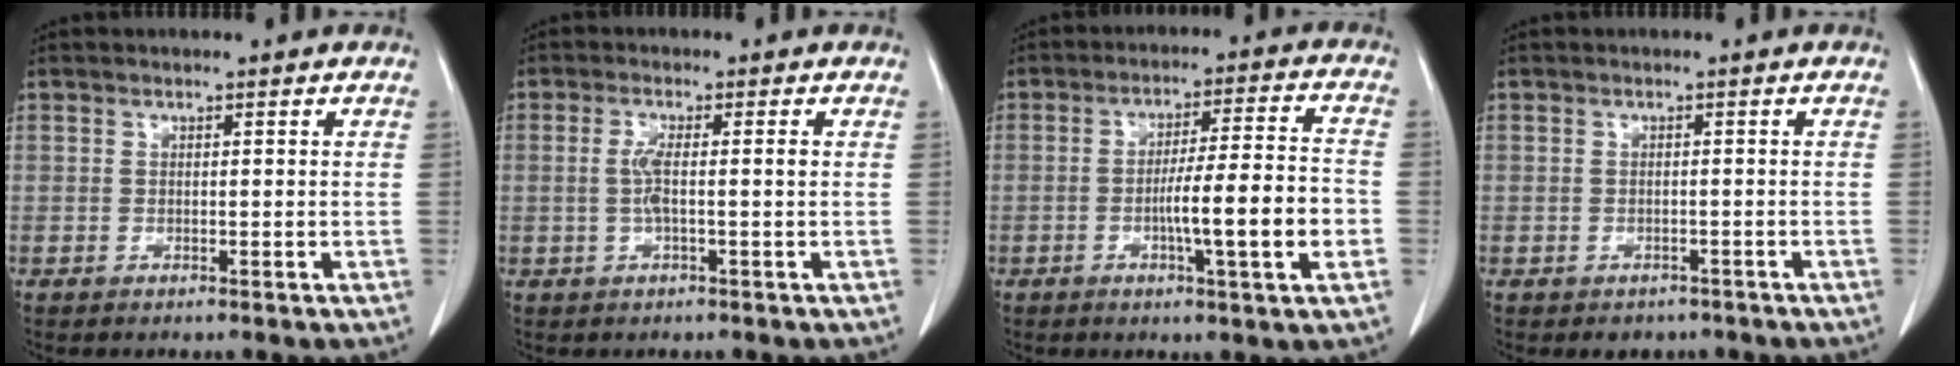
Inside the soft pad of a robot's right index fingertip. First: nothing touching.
{"total": 3.3, "force": [-0.1, 0.3, 3.3], "torque": [-0.070, 0.003, -0.003]}
{"total": 13.1, "force": [-3.2, 0.4, 12.7], "torque": [-0.200, 0.004, -0.053]}
{"total": 2.7, "force": [-2.0, 1.8, 0.4], "torque": [-0.003, 0.006, -0.024]}